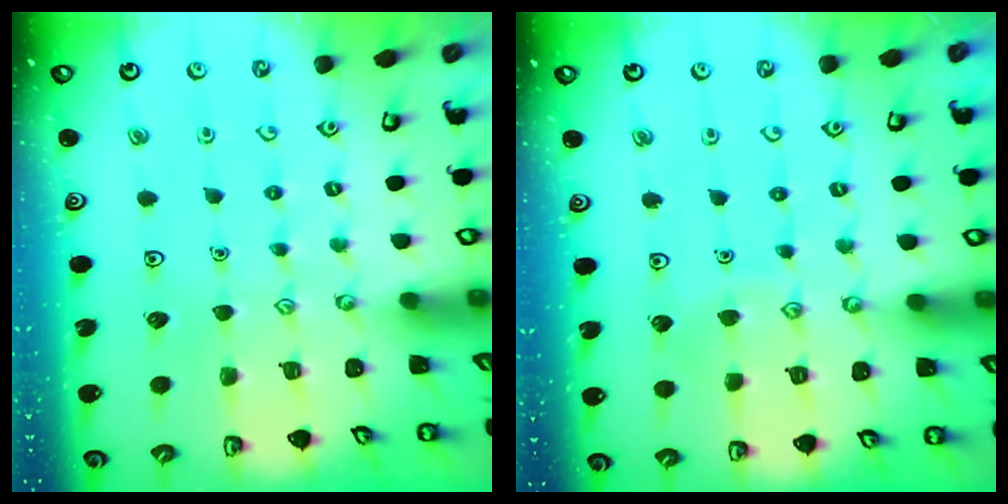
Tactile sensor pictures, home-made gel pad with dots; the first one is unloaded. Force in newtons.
{"total": 5.1, "press": 5.1, "slide": 0.6}